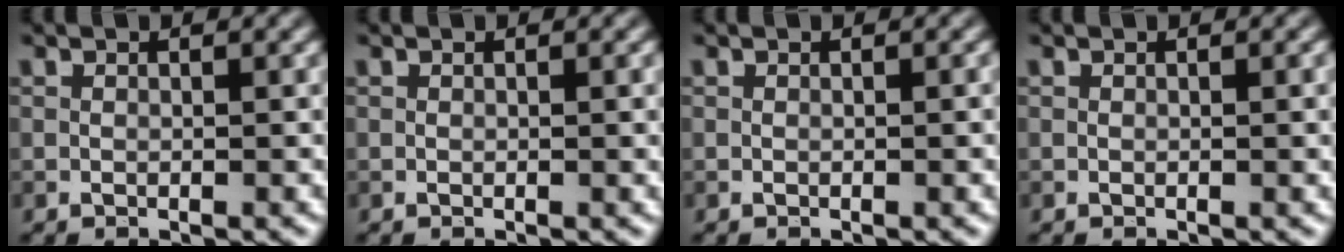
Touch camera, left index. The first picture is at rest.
{"total": 0.7, "force": [0.0, 0.1, 0.7], "torque": [-0.009, 0.000, 0.000]}
{"total": 0.6, "force": [-0.1, 0.1, 0.6], "torque": [-0.008, 0.000, 0.000]}
{"total": 1.0, "force": [0.0, 0.2, 1.0], "torque": [-0.013, 0.000, 0.000]}